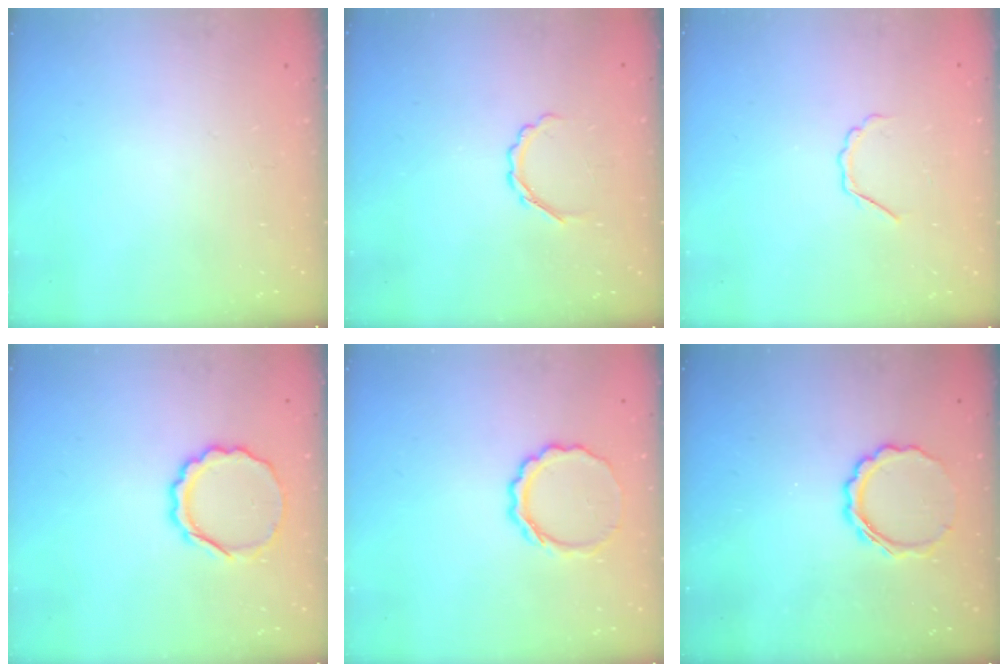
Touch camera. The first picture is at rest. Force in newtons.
{"total": 3.5, "press": 3.4, "slide": 1.0}
{"total": 3.5, "press": 3.5, "slide": 0.7}
{"total": 8.5, "press": 8.4, "slide": 1.5}
{"total": 7.7, "press": 7.5, "slide": 1.4}
{"total": 7.8, "press": 7.7, "slide": 1.3}